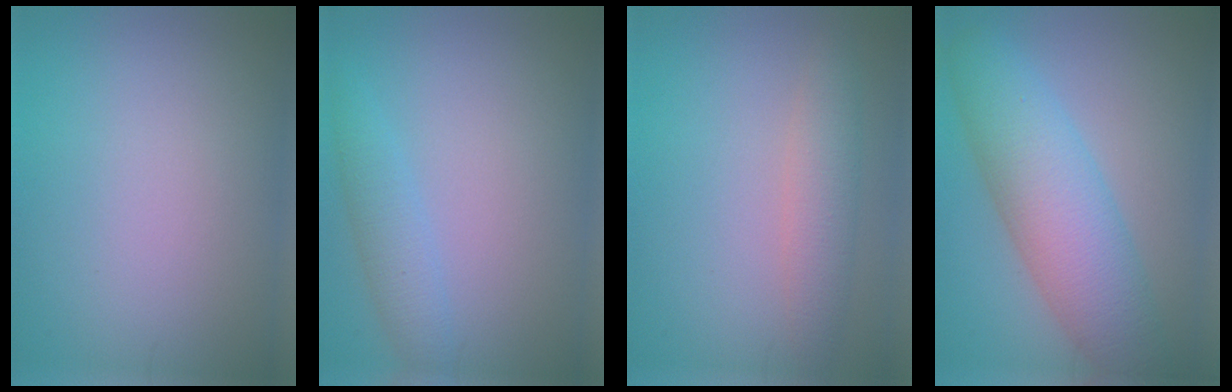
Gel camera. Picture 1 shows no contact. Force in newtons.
{"total": 2.3, "press": 2.3, "slide": 0.0}
{"total": 2.8, "press": 2.8, "slide": 0.0}
{"total": 8.0, "press": 8.0, "slide": 0.2}